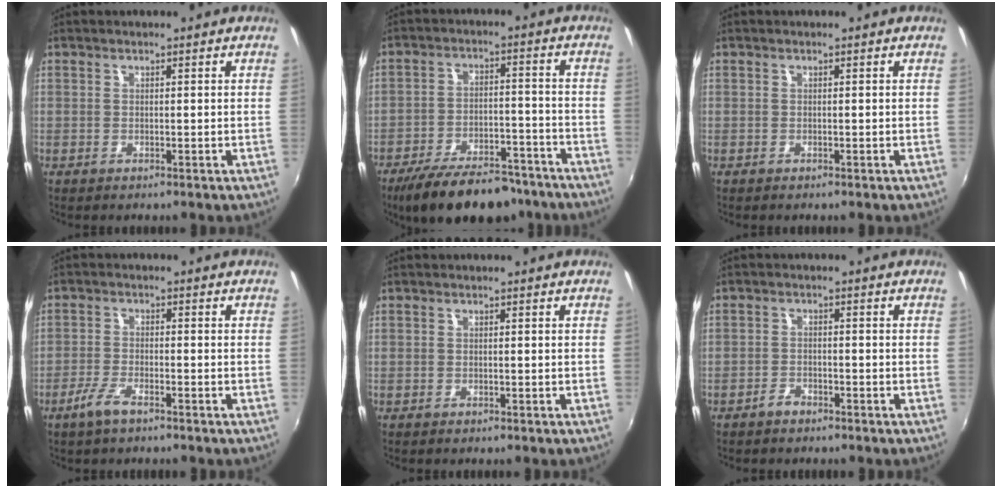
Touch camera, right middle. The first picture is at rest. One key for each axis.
{"total": 18.2, "fx": -14.5, "fy": 6.4, "fz": 8.8, "tx": -0.166, "ty": -0.011, "tz": -0.209}
{"total": 0.0}
{"total": 4.1, "fx": -3.0, "fy": 1.0, "fz": 2.7, "tx": -0.069, "ty": -0.005, "tz": -0.061}
{"total": 0.0}
{"total": 2.1, "fx": -1.8, "fy": 0.8, "fz": 0.5, "tx": -0.015, "ty": 0.003, "tz": -0.033}